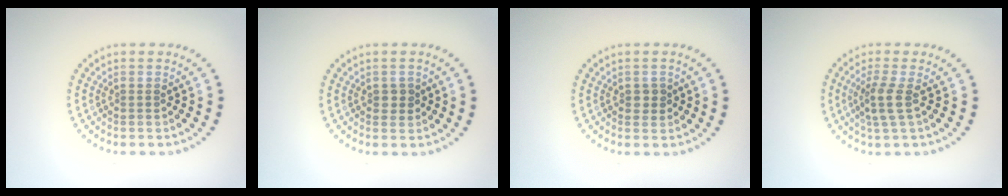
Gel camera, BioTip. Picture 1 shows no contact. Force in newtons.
{"total": 1.2, "press": 1.2, "slide": 0.2}
{"total": 1.2, "press": 1.2, "slide": 0.2}
{"total": 2.4, "press": 1.9, "slide": 1.5}